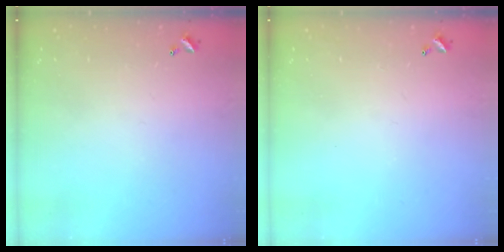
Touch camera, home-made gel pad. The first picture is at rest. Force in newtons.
{"total": 0.0}